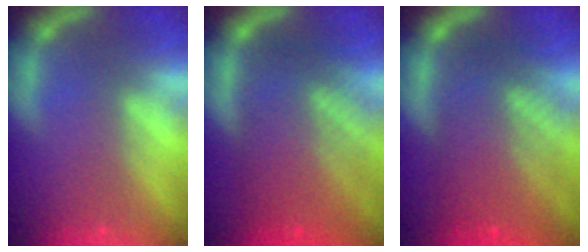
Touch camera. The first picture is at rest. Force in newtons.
{"total": 10.1}
{"total": 9.6}